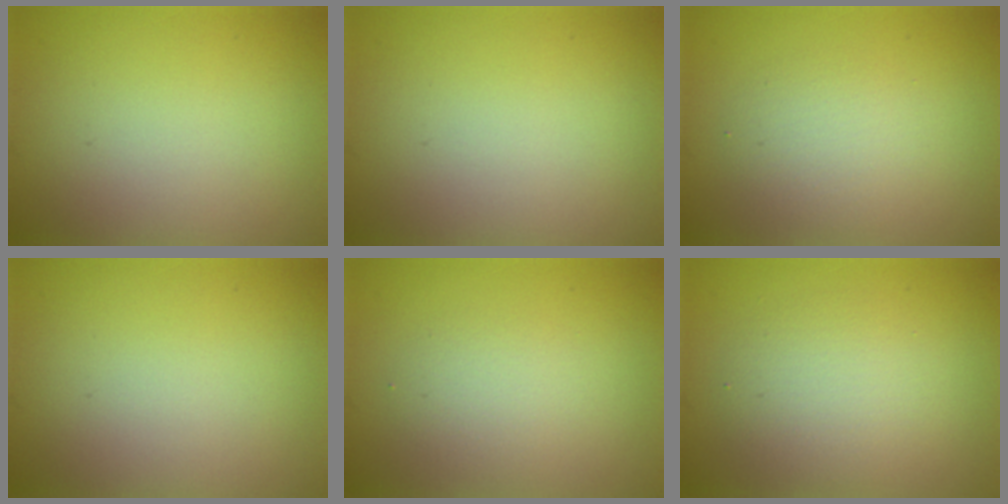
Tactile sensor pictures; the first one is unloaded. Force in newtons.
{"total": 0.0}
{"total": 2.6, "press": 2.6, "slide": 0.1}
{"total": 0.0}
{"total": 2.1, "press": 2.1, "slide": 0.1}
{"total": 3.4, "press": 3.4, "slide": 0.2}